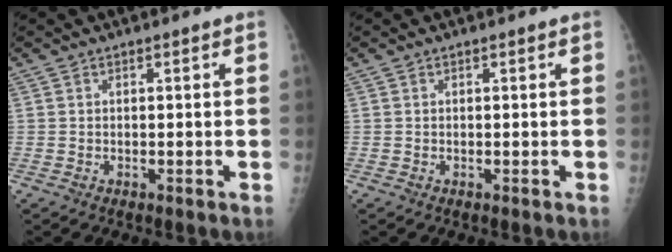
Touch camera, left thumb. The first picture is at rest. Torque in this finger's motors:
{"motor_torque": [-0.07, -0.03, -0.03, -0.01, 0.00]}